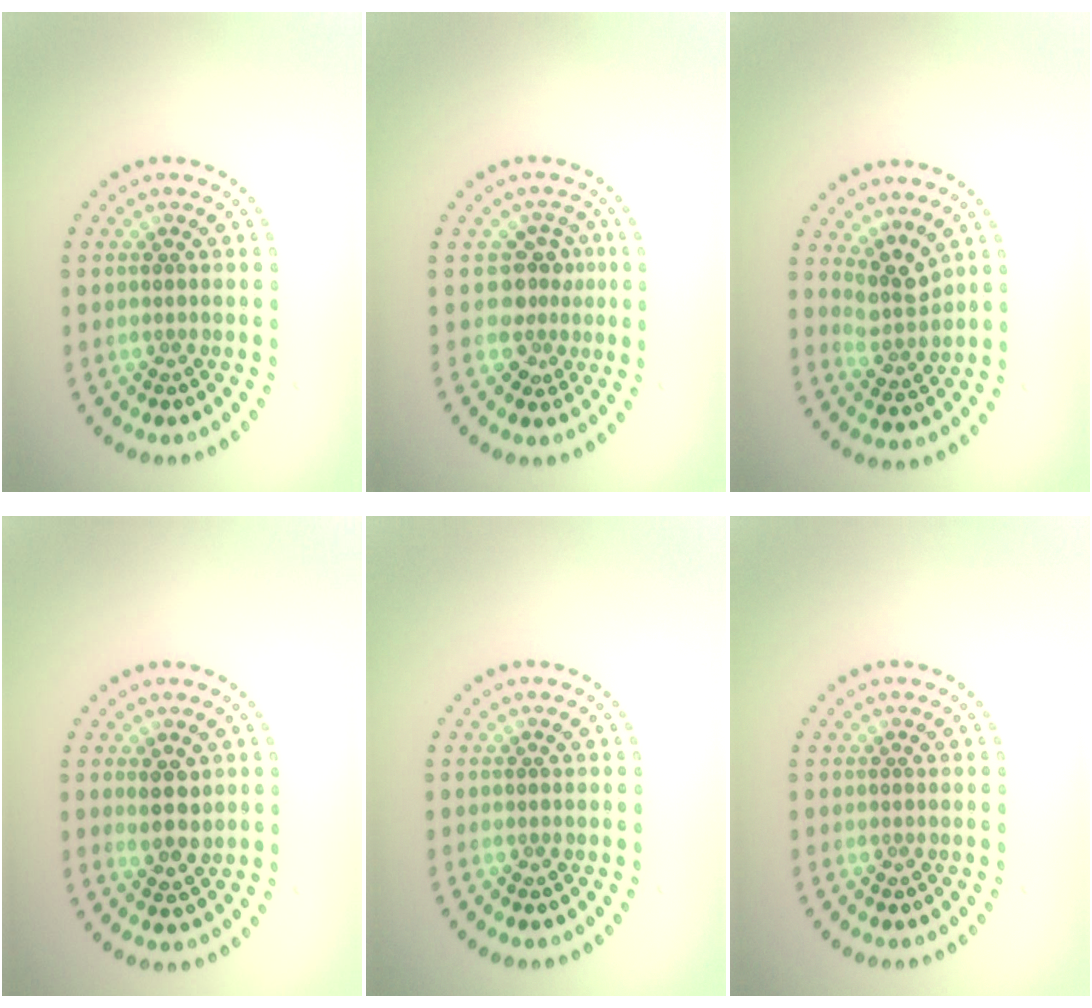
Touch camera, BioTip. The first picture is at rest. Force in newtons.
{"total": 2.7, "press": 2.0, "slide": 1.9}
{"total": 2.8, "press": 2.0, "slide": 1.9}
{"total": 2.3, "press": 2.2, "slide": 0.9}
{"total": 0.0}
{"total": 0.0}